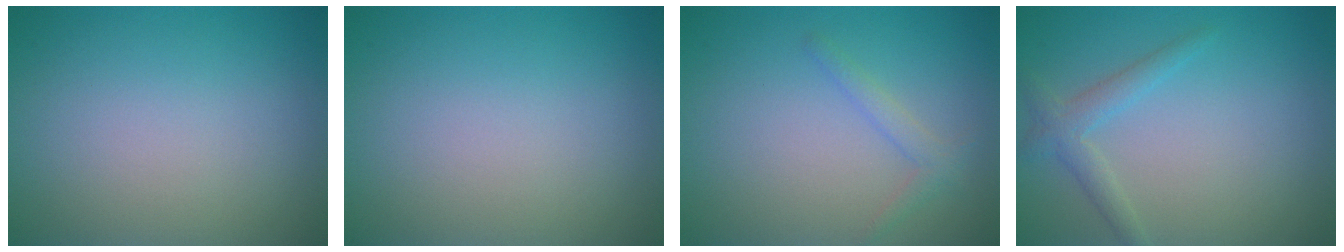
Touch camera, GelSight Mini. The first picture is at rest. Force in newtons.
{"total": 0.0}
{"total": 1.4, "press": 1.4, "slide": 0.1}
{"total": 2.0, "press": 2.0, "slide": 0.2}